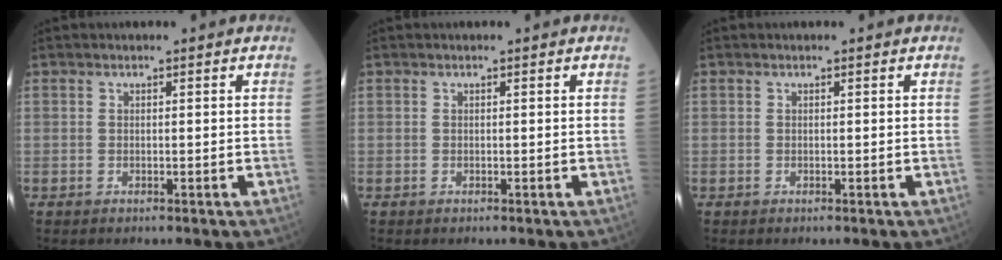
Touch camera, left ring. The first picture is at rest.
{"total": 0.0}
{"total": 0.0}